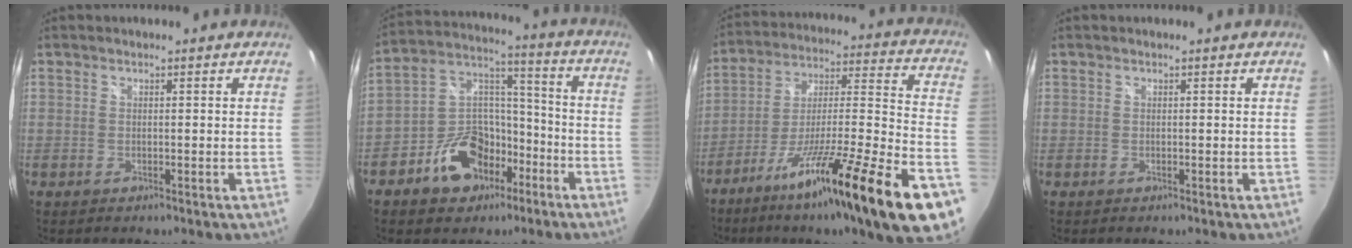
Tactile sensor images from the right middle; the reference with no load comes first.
{"total": 13.6, "force": [-7.4, 9.7, 6.1], "torque": [-0.129, 0.048, -0.106]}
{"total": 29.4, "force": [-17.9, 2.1, 23.2], "torque": [-0.328, -0.044, -0.278]}
{"total": 0.0}